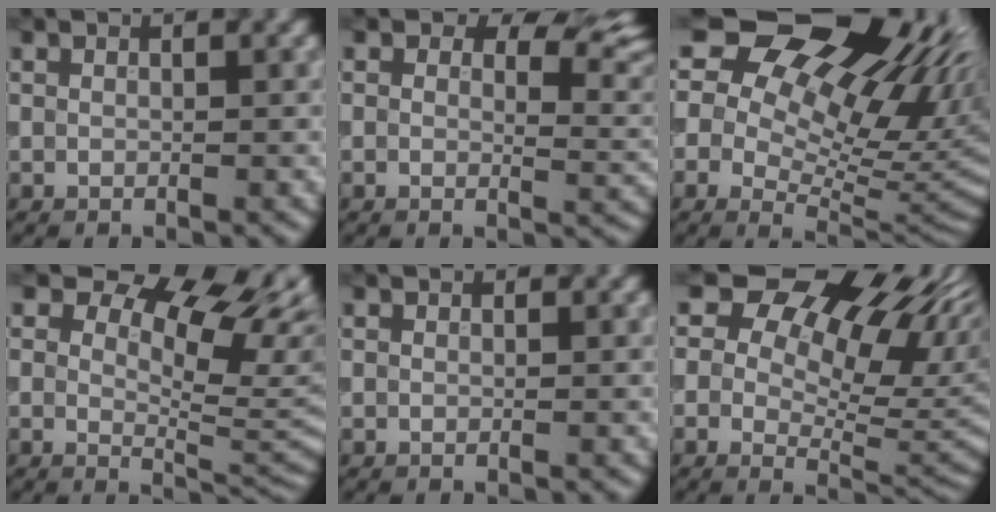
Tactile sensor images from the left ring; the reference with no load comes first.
{"total": 5.6, "force": [3.0, 3.1, 3.6], "torque": [-0.037, -0.004, 0.039]}
{"total": 17.6, "force": [8.5, 9.2, 12.4], "torque": [-0.179, 0.037, 0.130]}
{"total": 10.5, "force": [5.2, 5.5, 7.3], "torque": [-0.084, 0.012, 0.068]}
{"total": 0.0}
{"total": 14.2, "force": [6.8, 8.4, 9.2], "torque": [-0.124, 0.037, 0.110]}